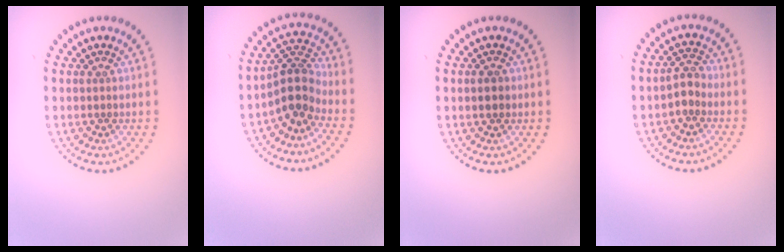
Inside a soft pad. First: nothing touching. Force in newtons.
{"total": 3.7, "press": 2.8, "slide": 2.4}
{"total": 1.2, "press": 1.2, "slide": 0.2}
{"total": 1.7, "press": 1.5, "slide": 0.8}